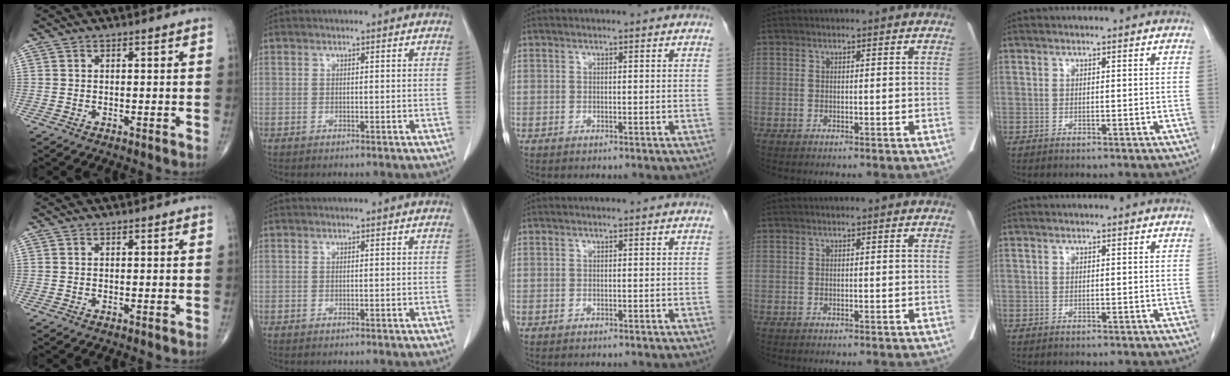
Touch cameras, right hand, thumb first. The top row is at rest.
{}